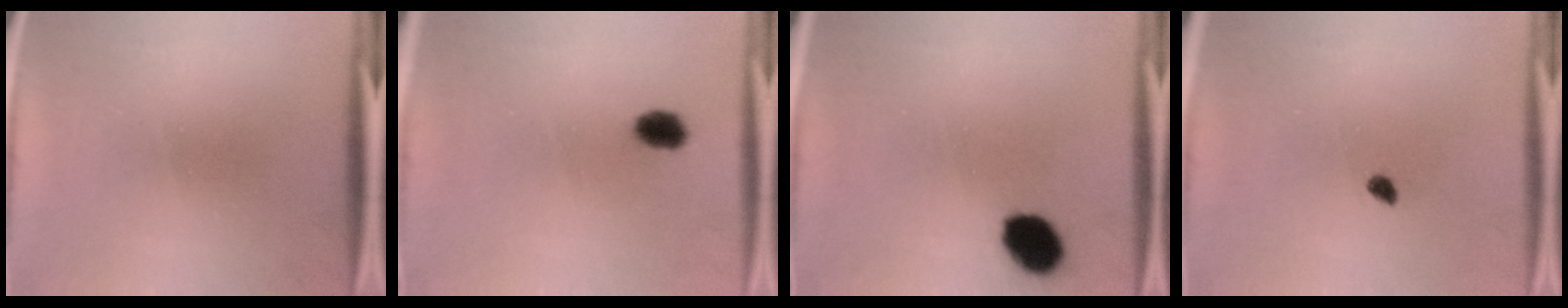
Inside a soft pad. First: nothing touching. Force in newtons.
{"total": 2.8}
{"total": 8.4}
{"total": 1.3}